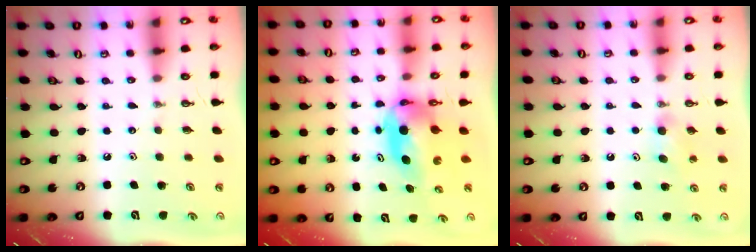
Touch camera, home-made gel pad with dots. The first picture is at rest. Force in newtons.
{"total": 6.0, "press": 5.9, "slide": 1.1}
{"total": 4.7, "press": 4.1, "slide": 2.3}